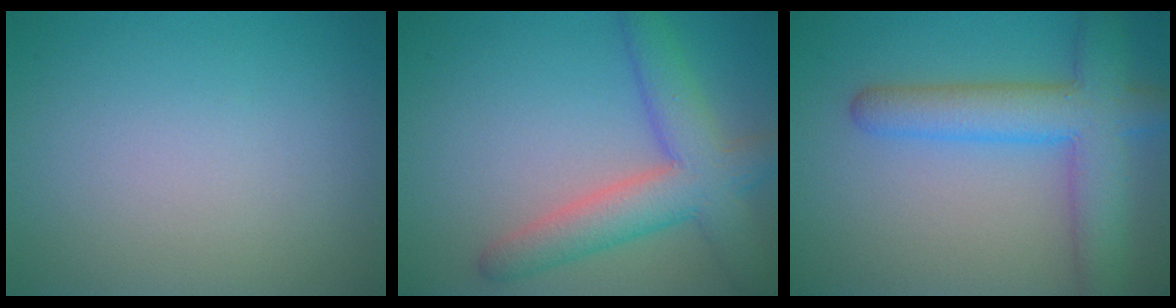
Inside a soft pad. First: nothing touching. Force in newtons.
{"total": 6.3, "press": 6.3, "slide": 0.3}
{"total": 6.6, "press": 6.6, "slide": 0.4}